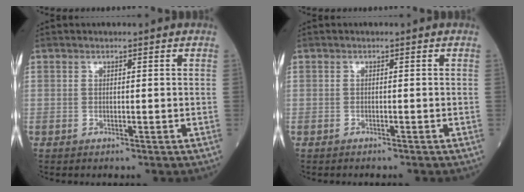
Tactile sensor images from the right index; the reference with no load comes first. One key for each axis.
{"total": 1.1, "fx": -1.1, "fy": 0.1, "fz": 0.2, "tx": -0.006, "ty": -0.003, "tz": -0.015}